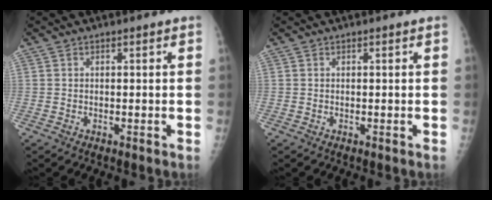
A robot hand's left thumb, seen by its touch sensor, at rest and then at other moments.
{"total": 0.0}